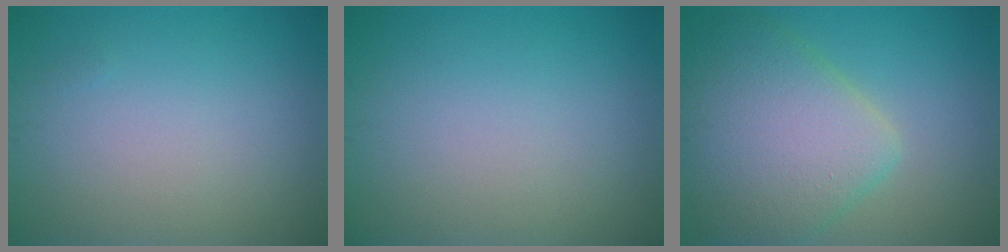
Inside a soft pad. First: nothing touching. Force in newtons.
{"total": 0.0}
{"total": 7.8, "press": 7.8, "slide": 0.6}